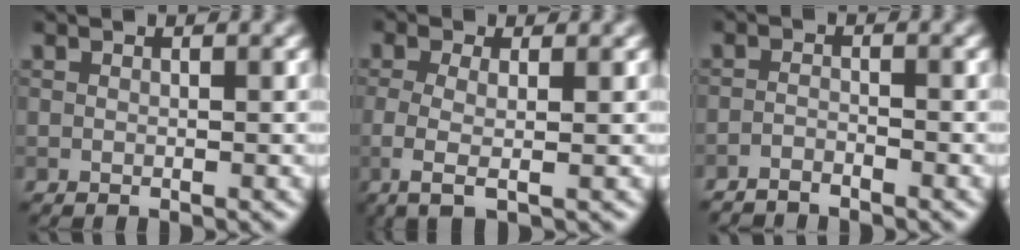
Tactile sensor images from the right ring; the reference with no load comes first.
{"total": 3.2, "force": [-0.5, 1.1, 3.0], "torque": [-0.053, -0.006, -0.012]}
{"total": 1.7, "force": [-1.6, 0.2, 0.4], "torque": [-0.009, -0.002, -0.036]}